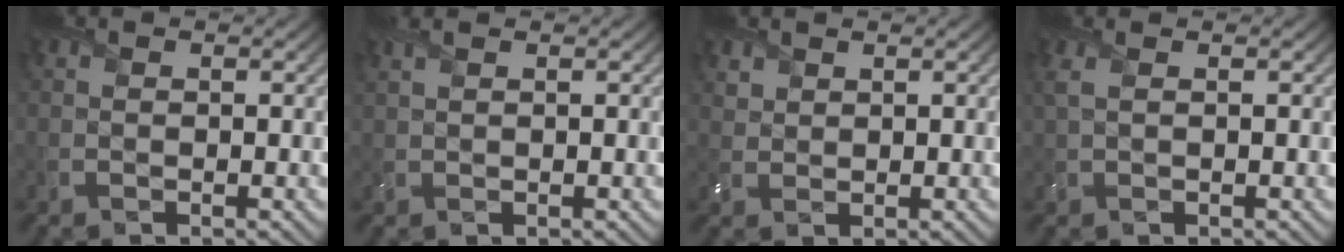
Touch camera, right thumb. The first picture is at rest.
{"total": 1.2, "force": [1.1, 0.1, 0.6], "torque": [-0.022, 0.006, 0.024]}
{"total": 1.7, "force": [1.3, 1.0, 0.3], "torque": [-0.014, 0.000, 0.031]}
{"total": 1.5, "force": [0.7, 0.5, 1.2], "torque": [-0.033, 0.005, 0.017]}